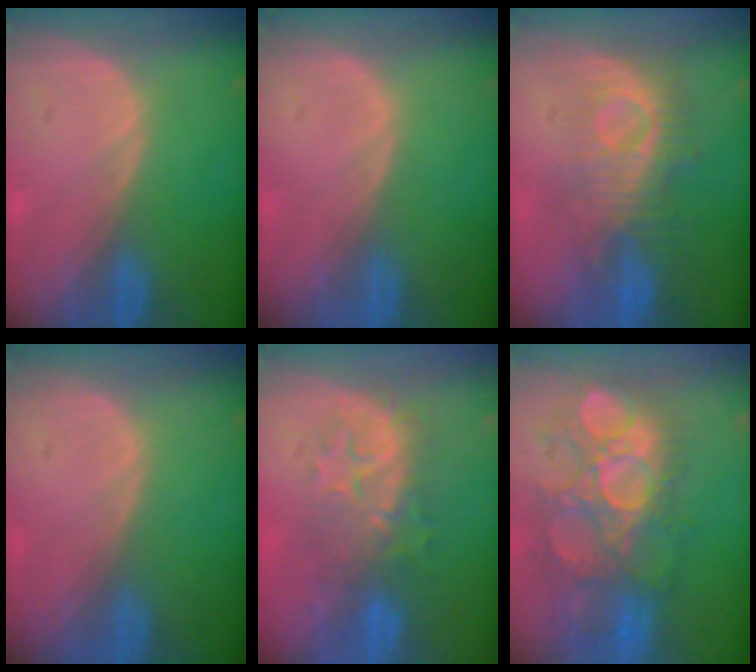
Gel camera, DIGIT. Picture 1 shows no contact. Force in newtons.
{"total": 0.0}
{"total": 8.8, "press": 8.3, "slide": 2.8}
{"total": 0.0}
{"total": 7.9, "press": 7.8, "slide": 1.3}
{"total": 11.7, "press": 11.1, "slide": 3.7}